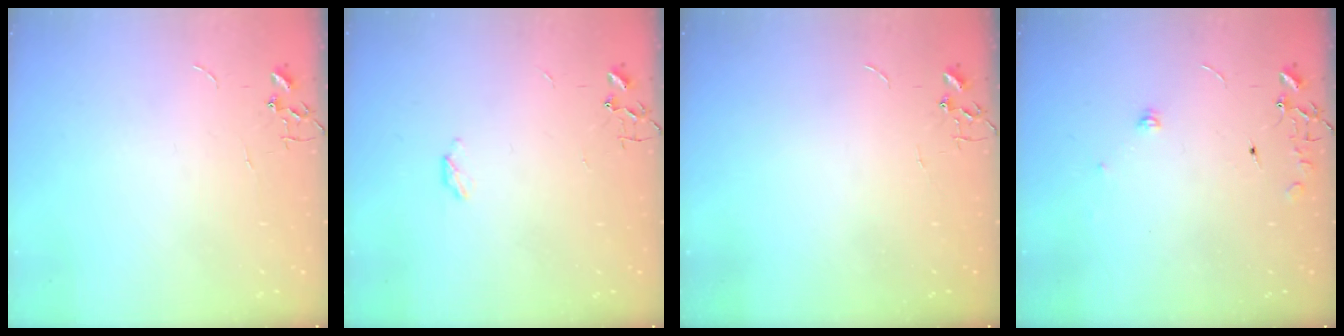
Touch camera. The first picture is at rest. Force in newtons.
{"total": 2.8, "press": 2.8, "slide": 0.5}
{"total": 0.0}
{"total": 7.5, "press": 7.4, "slide": 0.8}